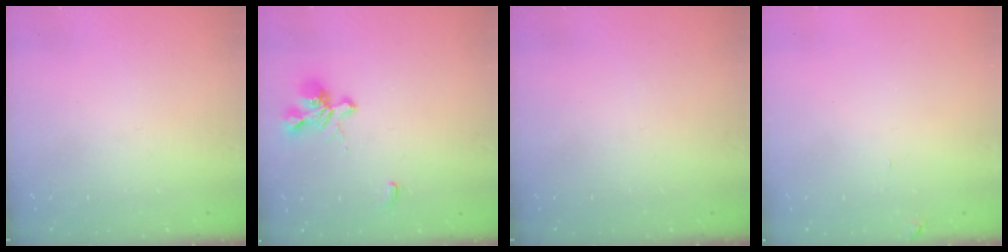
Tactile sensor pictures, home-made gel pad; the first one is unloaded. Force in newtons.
{"total": 1.5, "press": 1.0, "slide": 1.2}
{"total": 0.0}
{"total": 1.3, "press": 1.2, "slide": 0.5}